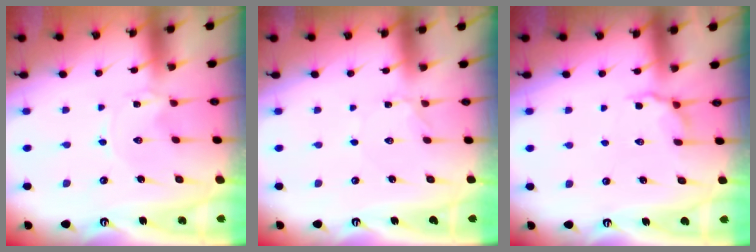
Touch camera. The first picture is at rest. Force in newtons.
{"total": 1.6, "press": 1.6, "slide": 0.2}
{"total": 5.1, "press": 4.9, "slide": 1.5}